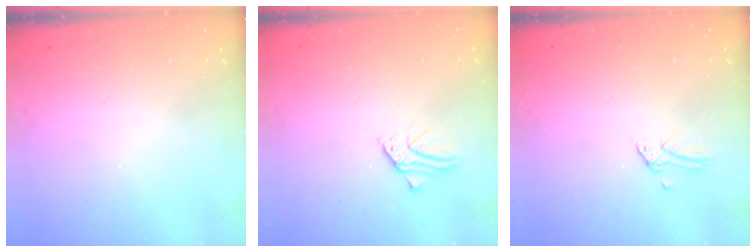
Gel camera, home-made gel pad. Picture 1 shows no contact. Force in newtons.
{"total": 1.2, "press": 1.2, "slide": 0.1}
{"total": 0.0}